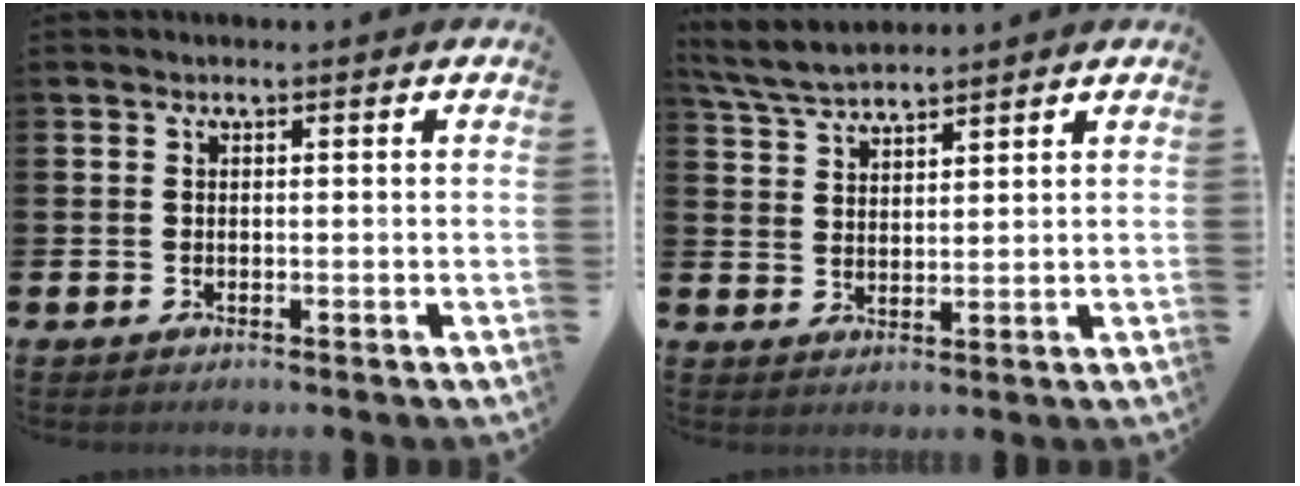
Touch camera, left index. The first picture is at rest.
{"total": 5.0, "force": [4.8, 0.6, 1.2], "torque": [-0.036, -0.020, 0.088]}